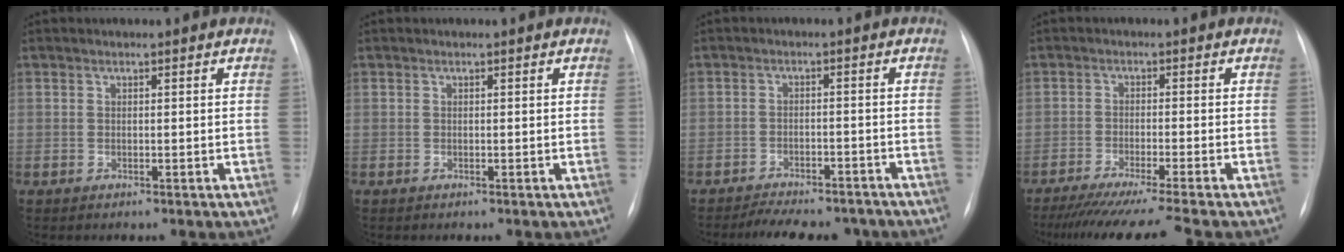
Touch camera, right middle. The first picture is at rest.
{"total": 0.0}
{"total": 11.2, "force": [-9.9, 3.6, 3.8], "torque": [-0.055, 0.010, -0.129]}
{"total": 13.9, "force": [-12.1, -1.7, 6.7], "torque": [-0.084, -0.046, -0.186]}